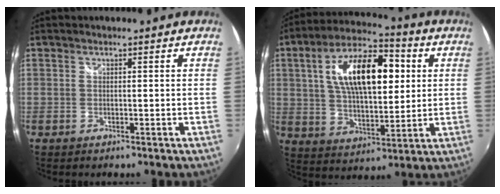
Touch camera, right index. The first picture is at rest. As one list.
[{"total": 18.5, "force": [4.4, 8.6, 15.8], "torque": [-0.281, 0.030, 0.074]}]